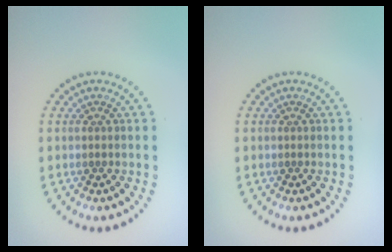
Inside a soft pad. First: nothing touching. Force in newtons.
{"total": 0.0}